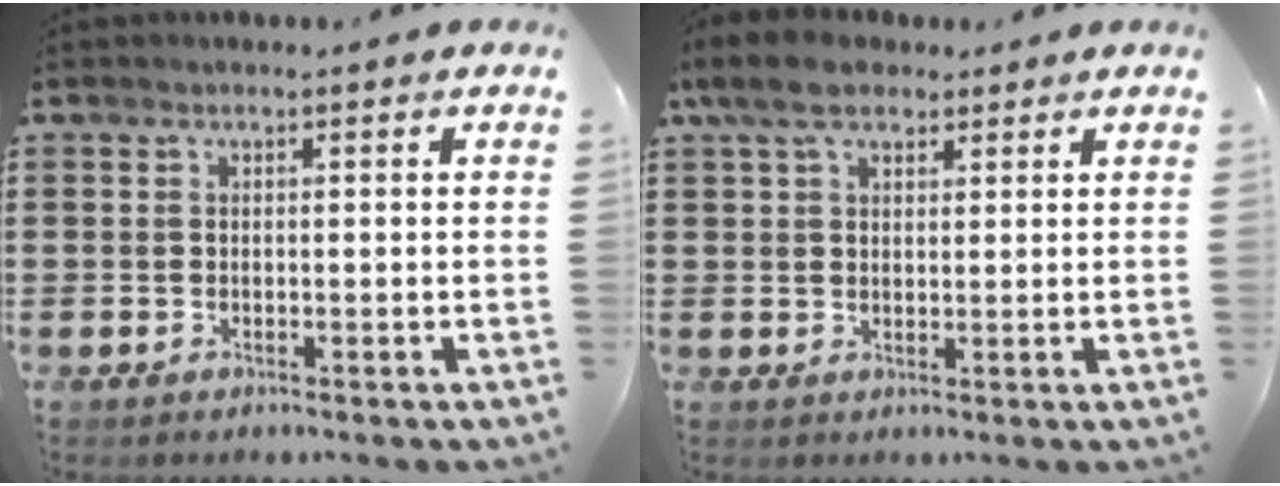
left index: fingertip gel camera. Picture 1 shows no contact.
{"total": 6.2, "force": [4.2, 3.0, 3.4], "torque": [-0.073, 0.004, 0.076]}